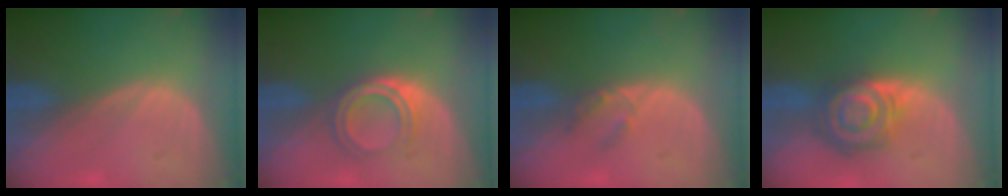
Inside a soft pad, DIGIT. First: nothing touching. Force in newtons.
{"total": 4.4, "press": 4.2, "slide": 1.5}
{"total": 2.3, "press": 2.0, "slide": 1.1}
{"total": 8.2, "press": 7.2, "slide": 4.0}